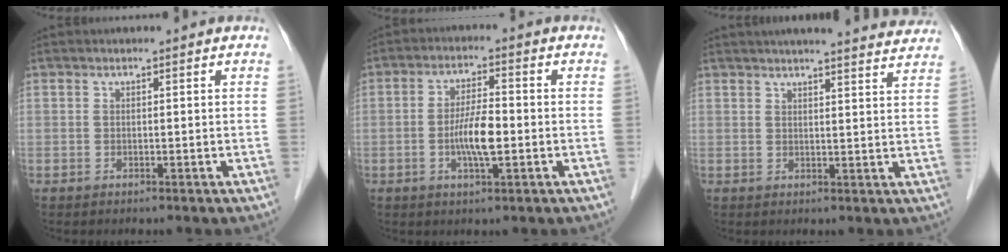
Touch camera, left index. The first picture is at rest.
{"total": 6.0, "force": [-1.3, 1.2, 5.7], "torque": [-0.114, 0.001, -0.025]}
{"total": 17.2, "force": [16.0, 1.3, 6.2], "torque": [-0.079, 0.001, 0.189]}